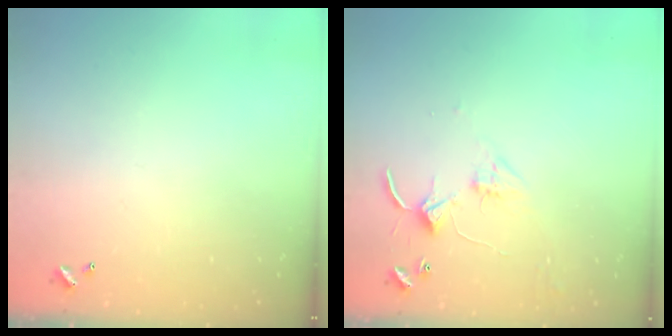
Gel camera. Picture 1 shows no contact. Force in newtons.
{"total": 2.8, "press": 2.8, "slide": 0.4}